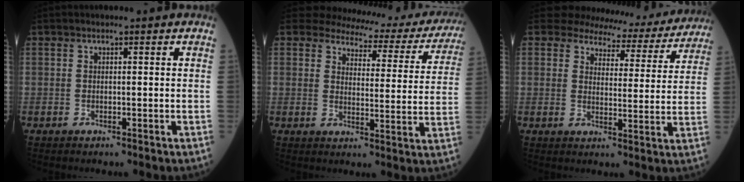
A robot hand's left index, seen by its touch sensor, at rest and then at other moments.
{"total": 16.9, "force": [16.0, 4.4, 3.2], "torque": [-0.019, -0.058, 0.163]}
{"total": 12.5, "force": [11.9, 3.6, 1.3], "torque": [0.000, -0.025, 0.123]}